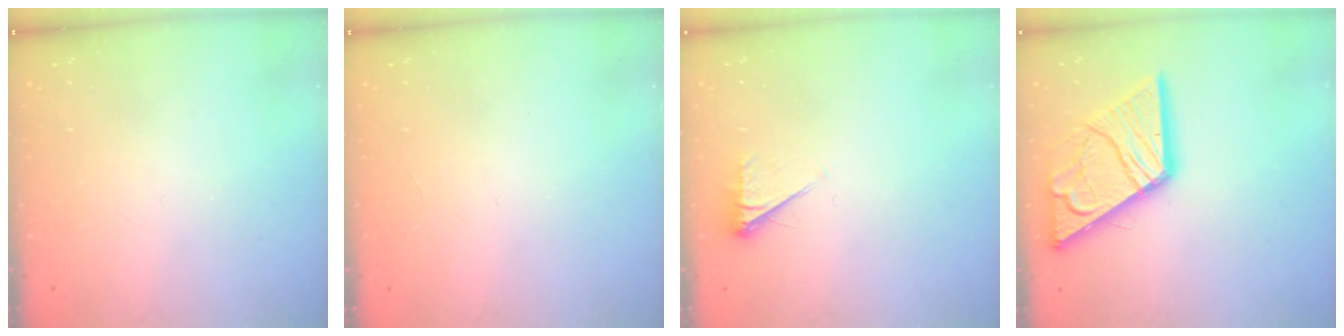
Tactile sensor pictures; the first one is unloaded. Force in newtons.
{"total": 0.0}
{"total": 3.8, "press": 3.7, "slide": 0.7}
{"total": 19.4, "press": 19.3, "slide": 2.1}